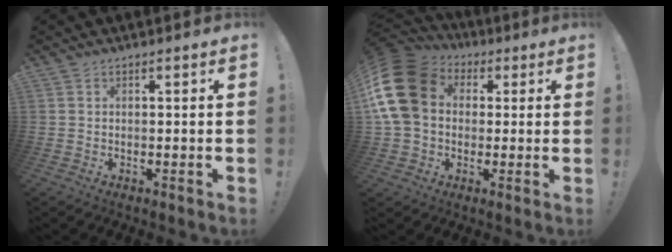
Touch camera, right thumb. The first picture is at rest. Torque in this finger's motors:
{"motor_torque": [2.54, 2.46, 0.90, -0.12, 0.49]}